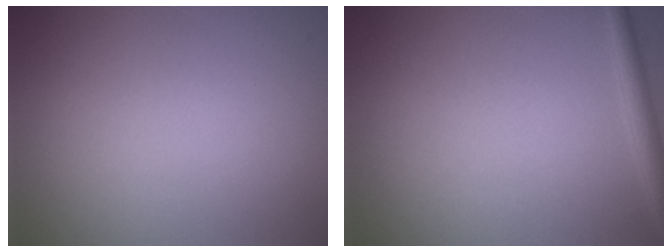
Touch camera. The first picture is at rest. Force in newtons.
{"total": 1.8, "press": 1.8, "slide": 0.1}